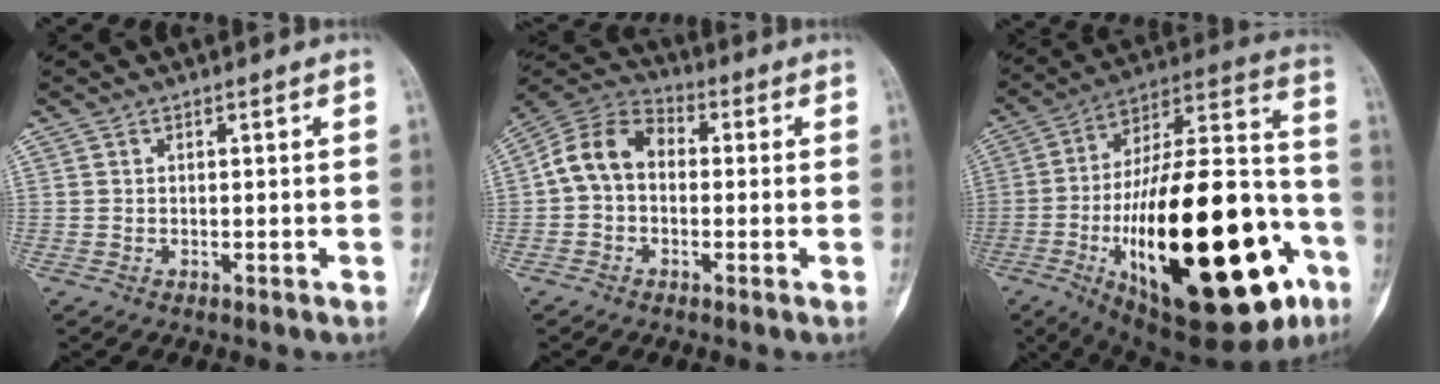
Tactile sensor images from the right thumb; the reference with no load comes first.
{"total": 10.0, "force": [-0.1, 7.4, 6.7], "torque": [-0.108, 0.033, -0.019]}
{"total": 42.1, "force": [-13.6, 16.4, 36.3], "torque": [-0.535, 0.048, -0.198]}